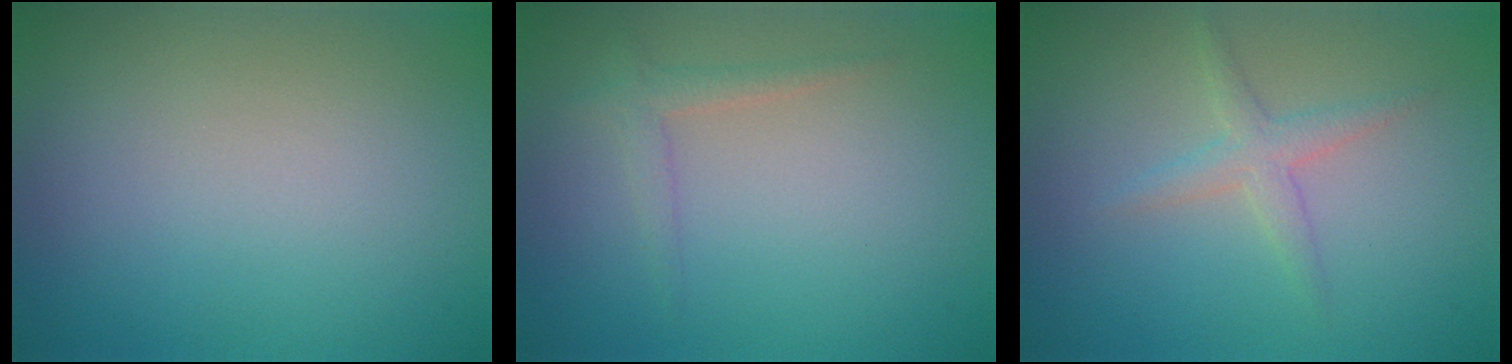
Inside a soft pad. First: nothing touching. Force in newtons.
{"total": 1.4, "press": 1.4, "slide": 0.1}
{"total": 2.0, "press": 2.0, "slide": 0.1}